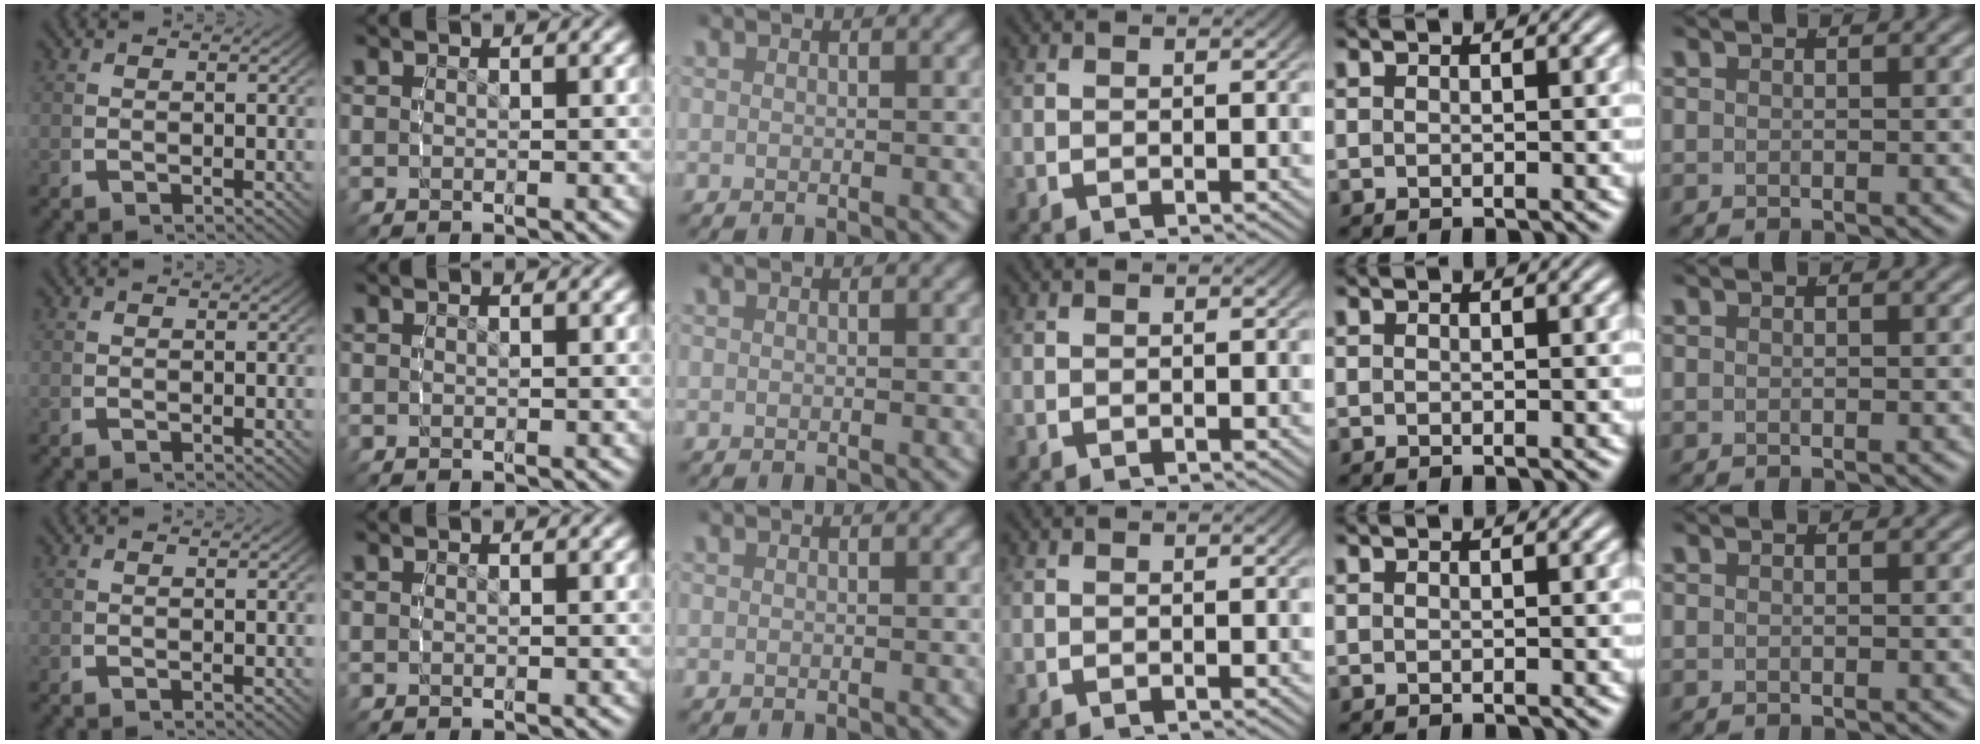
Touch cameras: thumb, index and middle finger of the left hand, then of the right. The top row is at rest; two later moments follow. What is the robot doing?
{"motion": "reach", "object": "paper towel"}